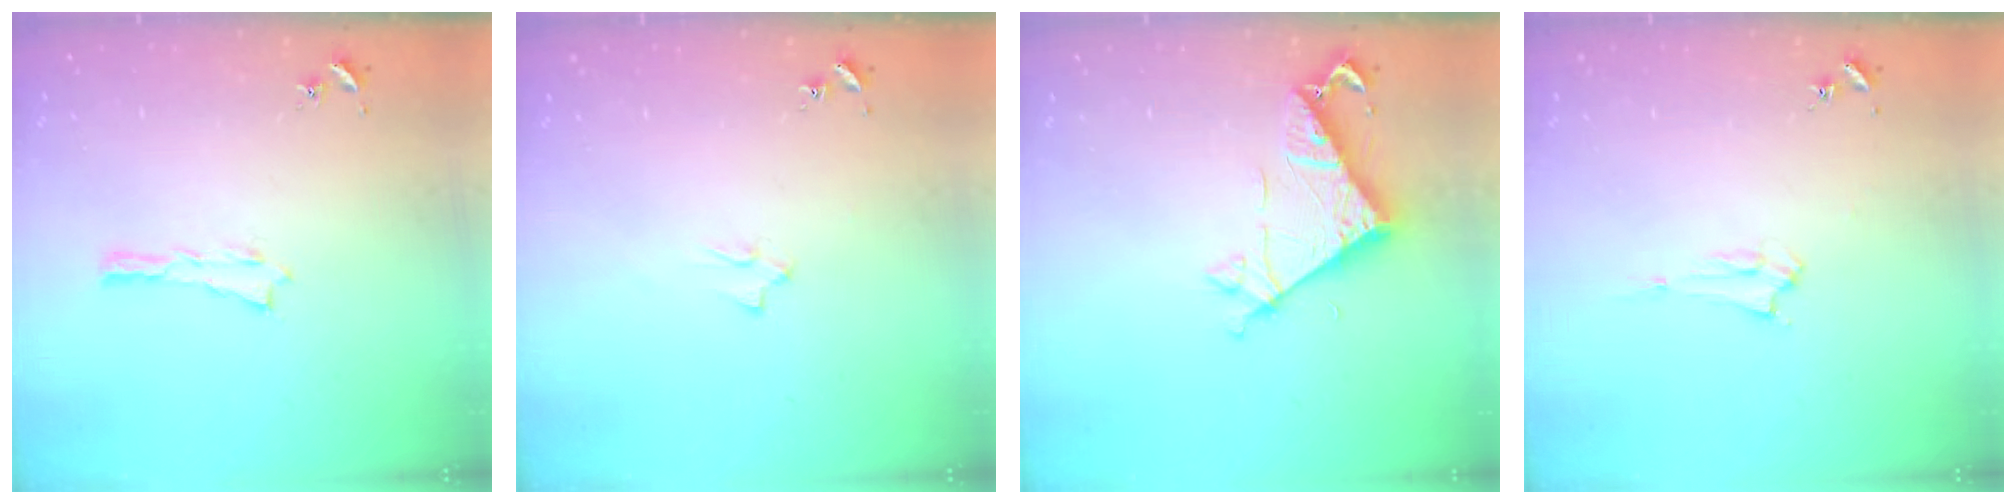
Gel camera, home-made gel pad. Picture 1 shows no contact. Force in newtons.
{"total": 2.3, "press": 2.3, "slide": 0.2}
{"total": 7.3, "press": 7.3, "slide": 0.5}
{"total": 1.6, "press": 1.6, "slide": 0.2}